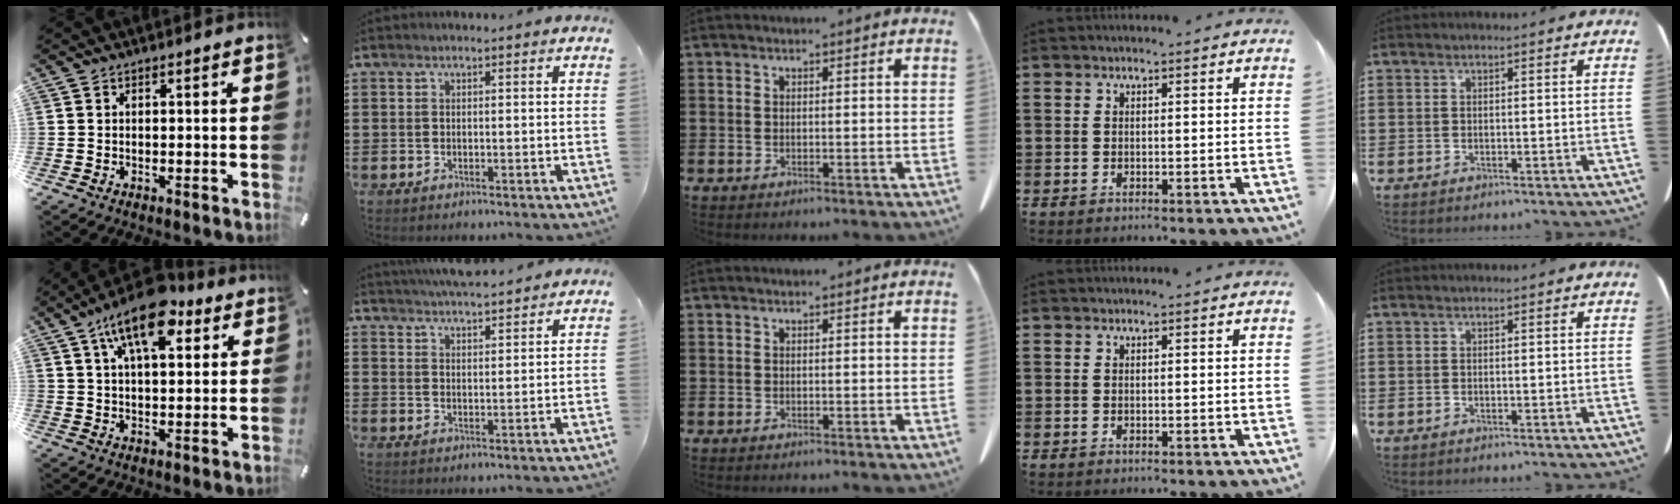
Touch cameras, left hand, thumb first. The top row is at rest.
{"thumb": {"total": 14.8, "force": [8.3, 6.8, 10.2], "torque": [-0.164, -0.022, 0.141]}, "index": {"total": 4.3, "force": [4.3, 0.0, 0.7], "torque": [-0.027, -0.018, 0.078]}}